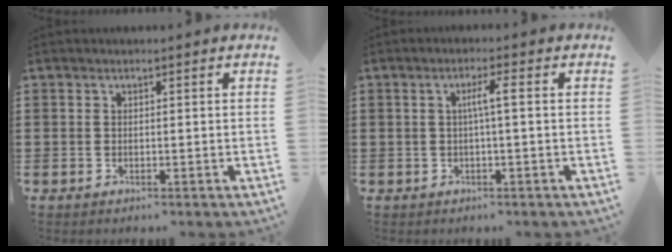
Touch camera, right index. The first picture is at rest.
{"total": 2.8, "force": [0.0, 0.0, 2.8], "torque": [-0.053, 0.000, -0.005]}